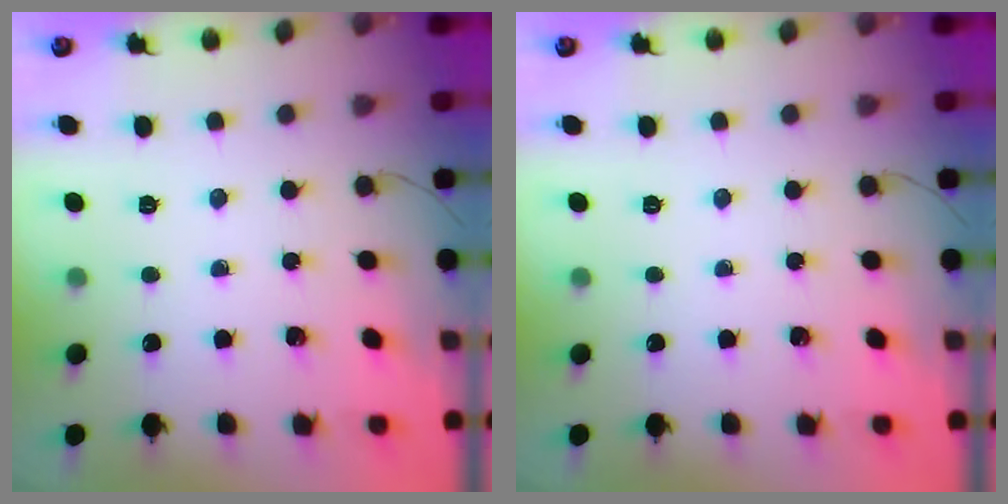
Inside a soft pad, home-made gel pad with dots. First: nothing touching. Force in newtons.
{"total": 0.0}